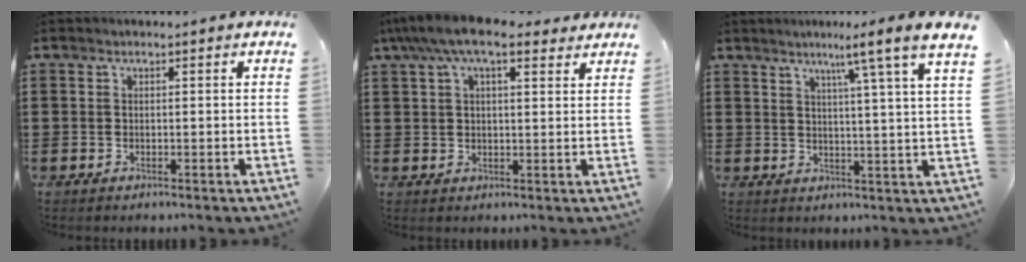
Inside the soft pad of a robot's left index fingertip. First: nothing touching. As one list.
[{"total": 7.5, "force": [5.3, 2.4, 4.7], "torque": [-0.106, 0.004, 0.095]}, {"total": 6.4, "force": [4.5, -2.0, 4.1], "torque": [-0.079, -0.031, 0.062]}]